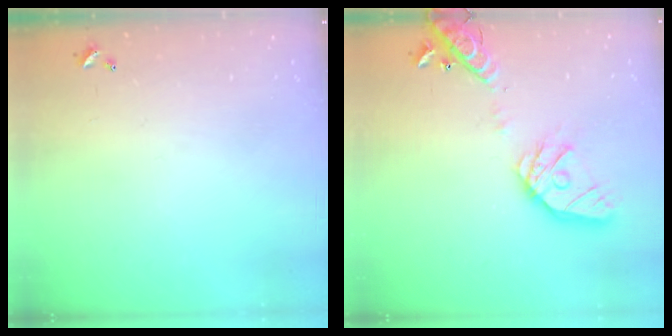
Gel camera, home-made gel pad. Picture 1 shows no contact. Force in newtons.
{"total": 16.7, "press": 16.5, "slide": 2.5}